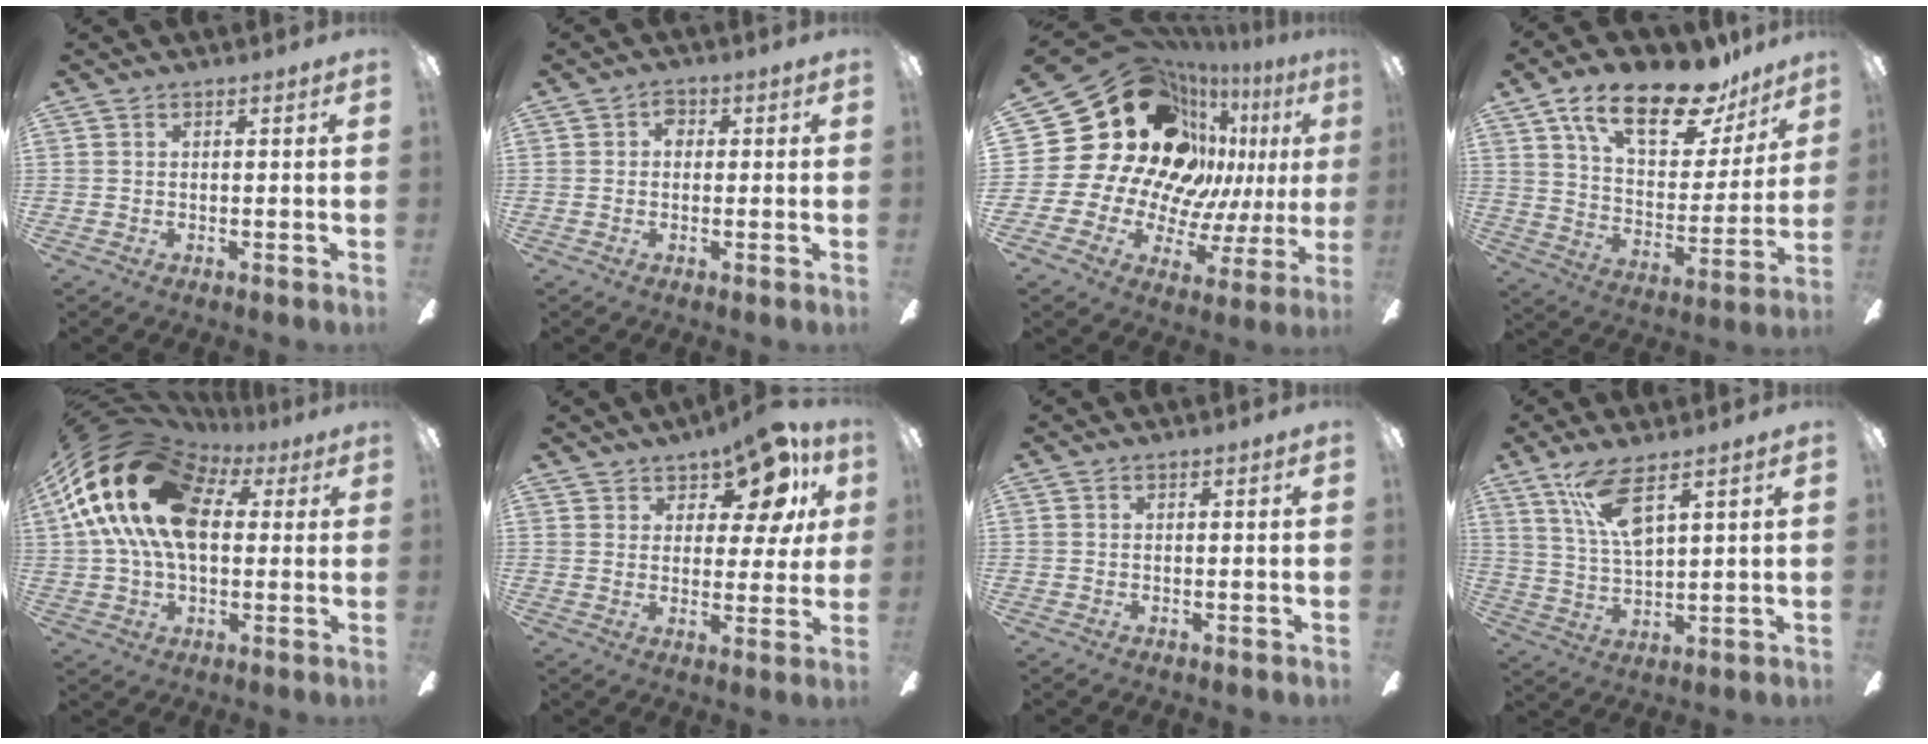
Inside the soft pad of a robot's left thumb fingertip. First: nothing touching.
{"total": 2.5, "force": [0.1, 2.0, 1.5], "torque": [-0.023, 0.006, -0.002]}
{"total": 28.7, "force": [10.2, 21.5, 16.1], "torque": [-0.271, -0.108, 0.240]}
{"total": 20.7, "force": [14.2, 8.6, 12.3], "torque": [-0.193, -0.085, 0.243]}
{"total": 24.4, "force": [6.5, 15.6, 17.6], "torque": [-0.359, -0.002, 0.109]}
{"total": 12.4, "force": [8.6, 5.7, 6.9], "torque": [-0.099, -0.049, 0.152]}
{"total": 0.0}
{"total": 10.1, "force": [6.5, 2.7, 7.2], "torque": [-0.147, -0.019, 0.116]}